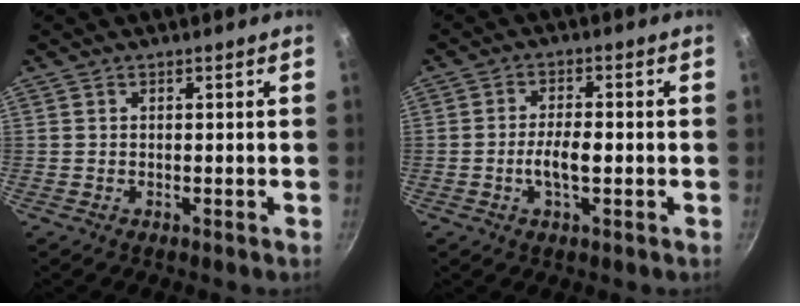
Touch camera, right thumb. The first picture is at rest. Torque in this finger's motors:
{"motor_torque": [-0.04, -0.15, 1.17, -0.20, 0.01]}